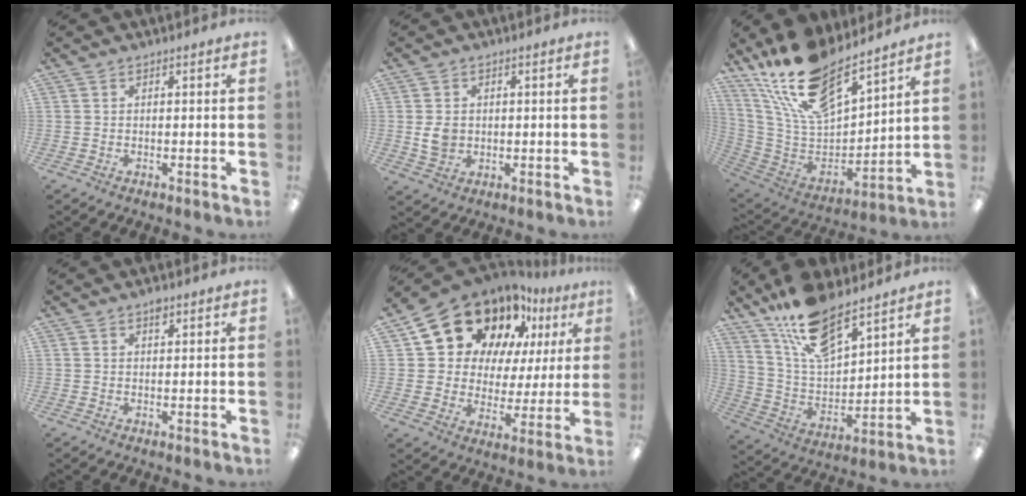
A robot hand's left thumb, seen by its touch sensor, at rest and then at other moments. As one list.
[{"total": 4.6, "force": [0.1, 3.9, 2.5], "torque": [-0.029, 0.003, 0.001]}, {"total": 20.9, "force": [16.4, 7.7, 10.4], "torque": [-0.208, -0.101, 0.295]}, {"total": 1.8, "force": [1.1, 0.9, 1.1], "torque": [-0.007, -0.005, 0.016]}, {"total": 20.1, "force": [13.7, 11.8, 8.7], "torque": [-0.161, -0.082, 0.249]}, {"total": 15.9, "force": [11.9, 6.2, 8.5], "torque": [-0.167, -0.061, 0.215]}]